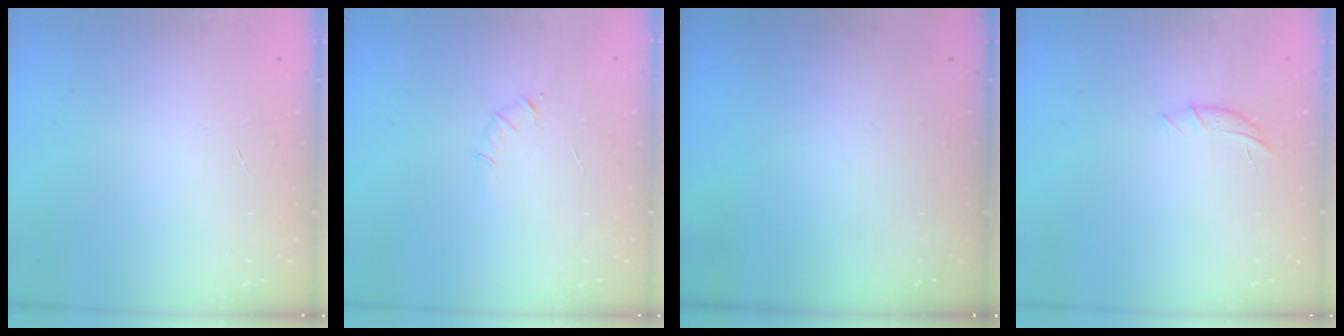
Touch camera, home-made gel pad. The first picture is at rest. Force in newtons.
{"total": 2.7, "press": 2.6, "slide": 0.8}
{"total": 0.0}
{"total": 5.8, "press": 5.7, "slide": 1.2}